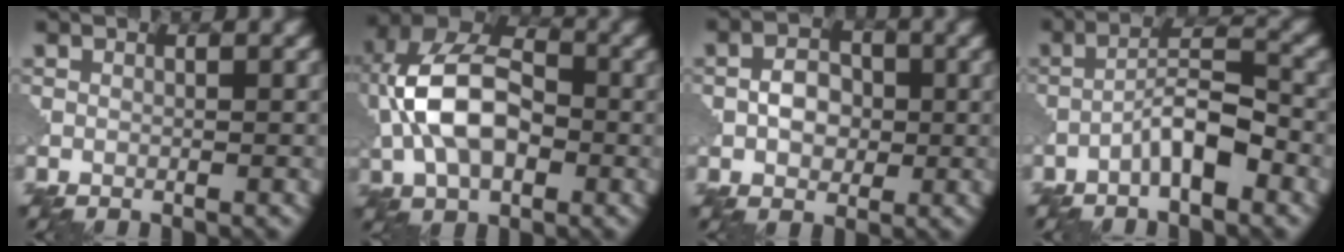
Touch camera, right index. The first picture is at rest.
{"total": 9.6, "force": [-0.7, 6.0, 7.5], "torque": [-0.158, 0.018, -0.026]}
{"total": 3.2, "force": [-0.3, 2.4, 2.2], "torque": [-0.036, 0.005, -0.011]}
{"total": 4.4, "force": [-2.4, 1.0, 3.5], "torque": [-0.060, 0.018, -0.051]}